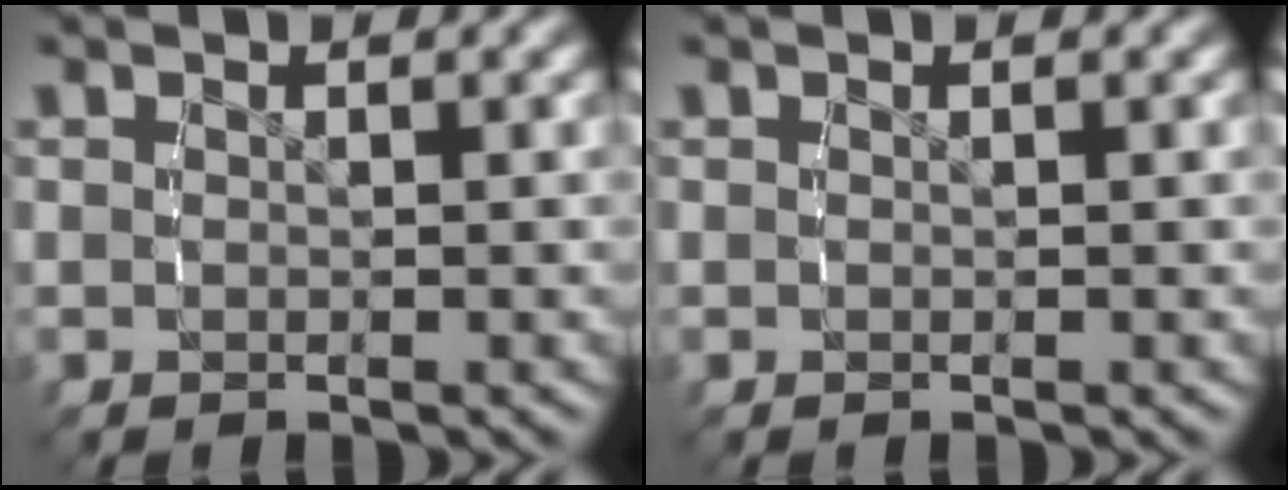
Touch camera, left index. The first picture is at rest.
{"total": 0.0}